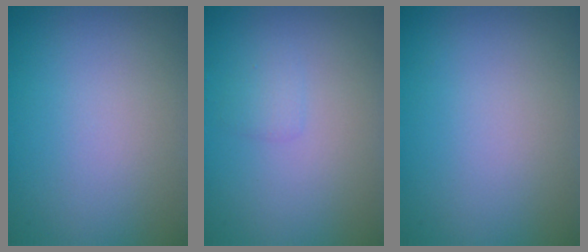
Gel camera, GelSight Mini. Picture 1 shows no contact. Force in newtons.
{"total": 1.0, "press": 1.0, "slide": 0.0}
{"total": 0.0}